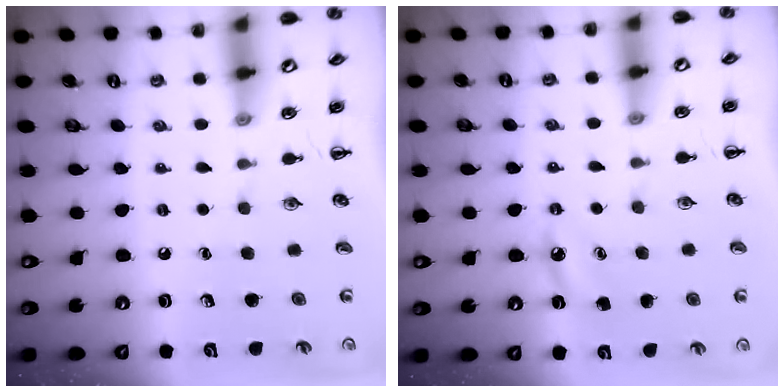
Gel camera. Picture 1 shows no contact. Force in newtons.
{"total": 5.9, "press": 5.6, "slide": 1.9}